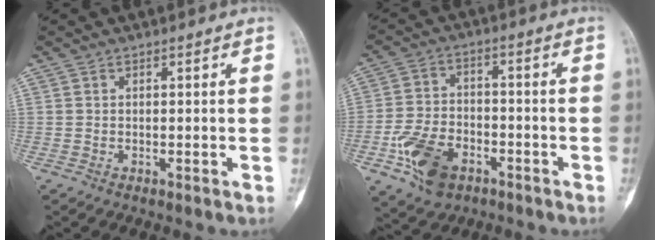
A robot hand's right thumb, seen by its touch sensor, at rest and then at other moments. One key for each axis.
{"total": 11.0, "fx": -5.3, "fy": 7.0, "fz": 6.7, "tx": -0.117, "ty": 0.024, "tz": -0.093}